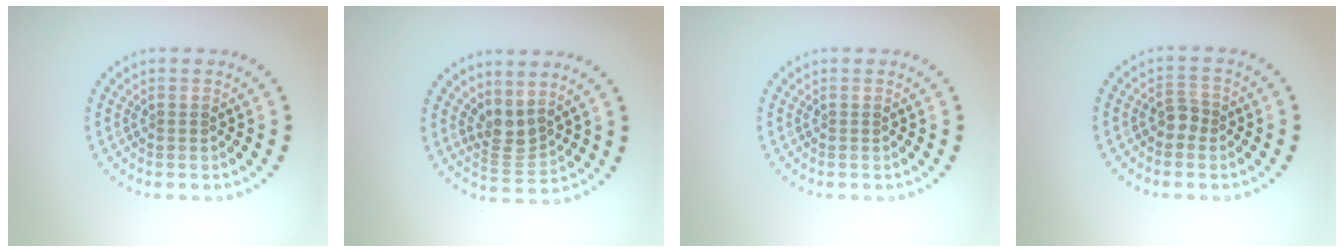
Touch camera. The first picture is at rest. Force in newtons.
{"total": 2.3, "press": 1.9, "slide": 1.4}
{"total": 0.0}
{"total": 1.5, "press": 1.4, "slide": 0.5}